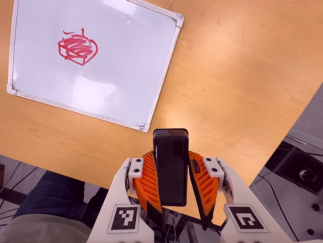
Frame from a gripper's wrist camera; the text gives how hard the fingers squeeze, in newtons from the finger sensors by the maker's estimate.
{"total": 10.1, "left": 8.2, "right": 11.9}